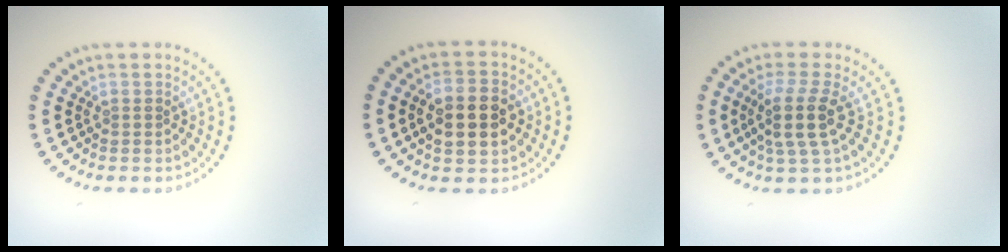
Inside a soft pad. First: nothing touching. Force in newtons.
{"total": 5.0, "press": 5.0, "slide": 0.3}
{"total": 3.7, "press": 2.9, "slide": 2.3}